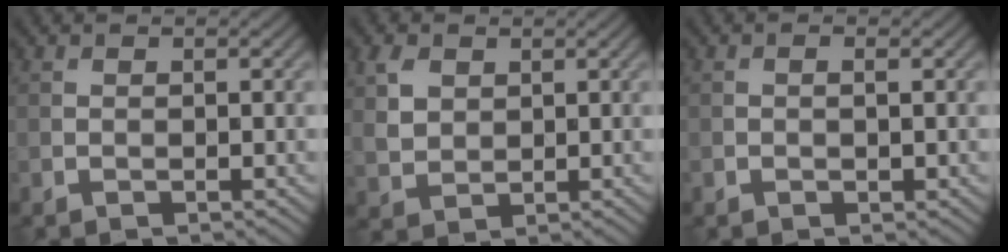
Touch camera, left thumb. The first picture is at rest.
{"total": 4.4, "force": [1.9, 3.1, 2.4], "torque": [-0.065, 0.002, 0.041]}
{"total": 1.0, "force": [-0.1, 0.5, 0.9], "torque": [-0.013, 0.000, -0.001]}